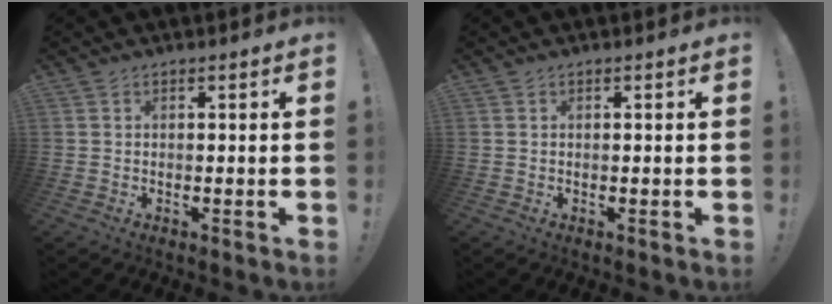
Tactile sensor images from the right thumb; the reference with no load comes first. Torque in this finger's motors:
{"motor_torque": [-0.31, -0.26, -0.50, 0.15, 0.01]}